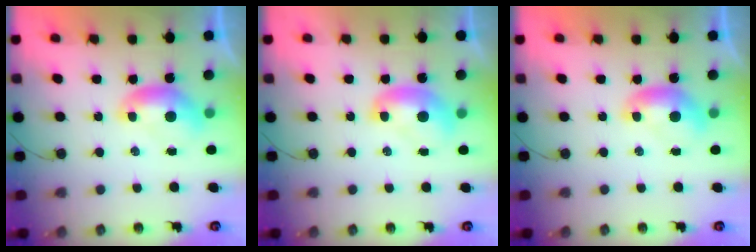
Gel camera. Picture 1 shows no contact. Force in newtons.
{"total": 1.9, "press": 1.9, "slide": 0.2}
{"total": 0.0}